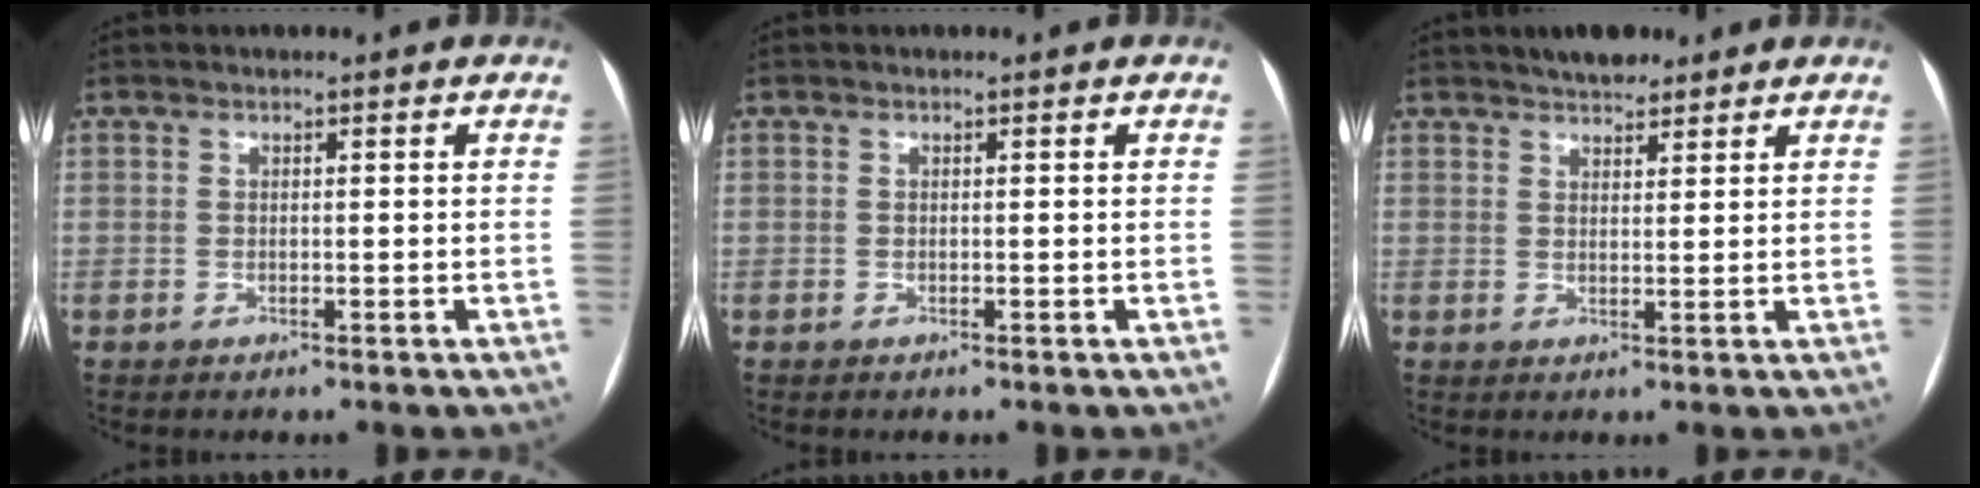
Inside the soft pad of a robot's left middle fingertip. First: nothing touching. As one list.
[{"total": 0.0}, {"total": 4.2, "force": [3.5, 1.6, 1.6], "torque": [-0.028, 0.011, 0.057]}]